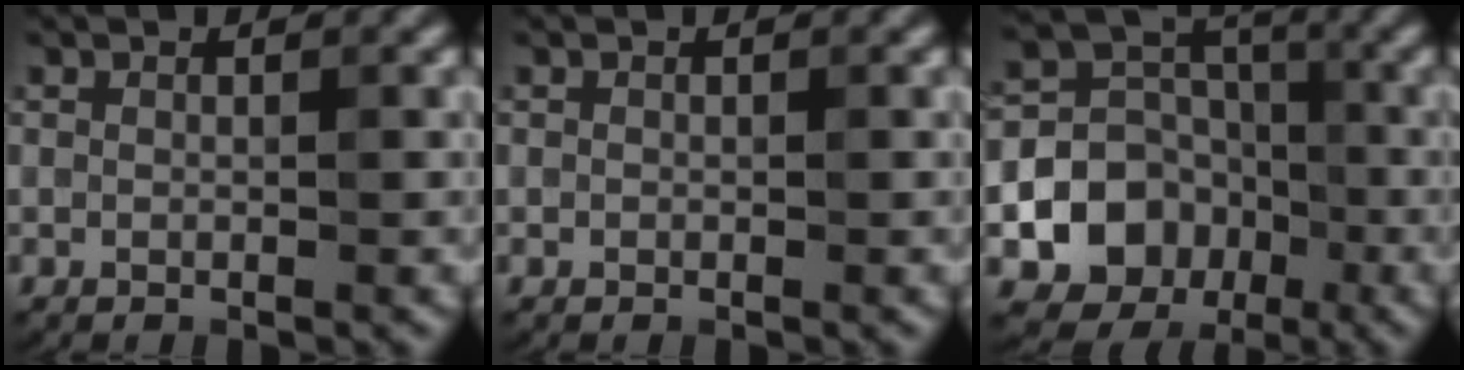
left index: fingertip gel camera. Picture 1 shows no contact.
{"total": 0.0}
{"total": 8.4, "force": [-2.9, 7.2, 3.2], "torque": [-0.030, -0.005, -0.073]}